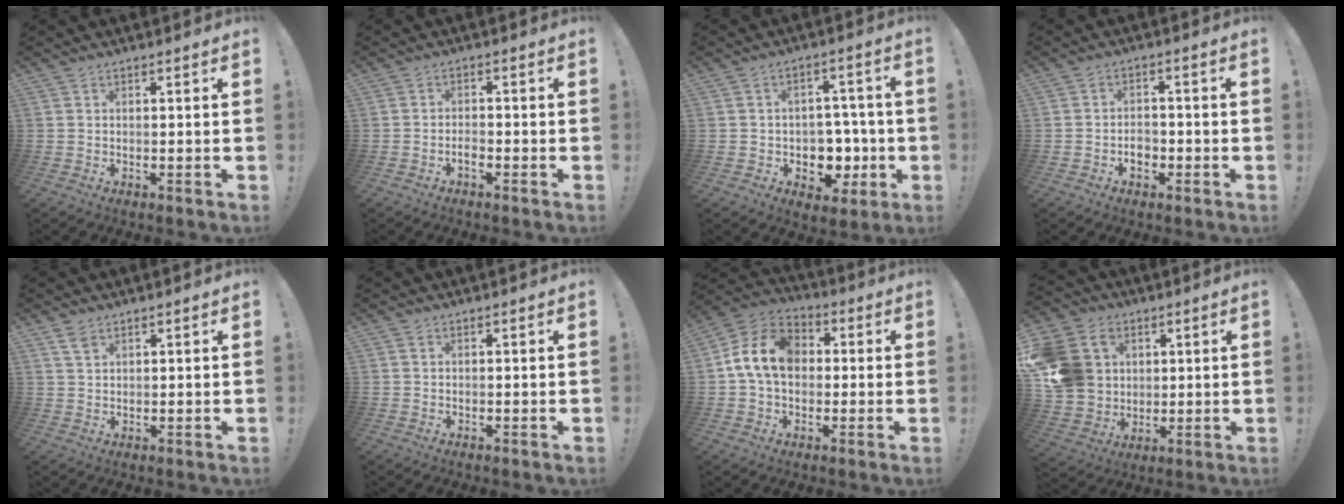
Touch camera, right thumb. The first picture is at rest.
{"total": 2.4, "force": [-1.7, 0.8, 1.4], "torque": [-0.030, 0.006, -0.029]}
{"total": 9.0, "force": [-2.1, 7.9, 3.7], "torque": [-0.036, 0.016, -0.024]}
{"total": 4.0, "force": [-1.6, 3.0, 2.2], "torque": [-0.020, 0.003, -0.030]}
{"total": 3.1, "force": [2.1, 1.3, 1.9], "torque": [-0.024, -0.012, 0.037]}
{"total": 0.0}
{"total": 14.9, "force": [1.9, 11.7, 9.1], "torque": [-0.158, 0.020, 0.043]}
{"total": 16.1, "force": [3.7, 13.8, 7.3], "torque": [-0.132, -0.005, 0.084]}